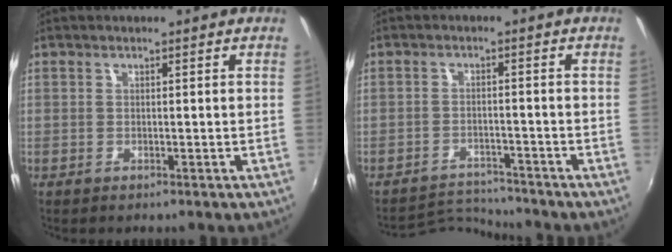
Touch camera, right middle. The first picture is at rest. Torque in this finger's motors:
{"motor_torque": [-0.53, 0.09, -0.28, -0.08]}